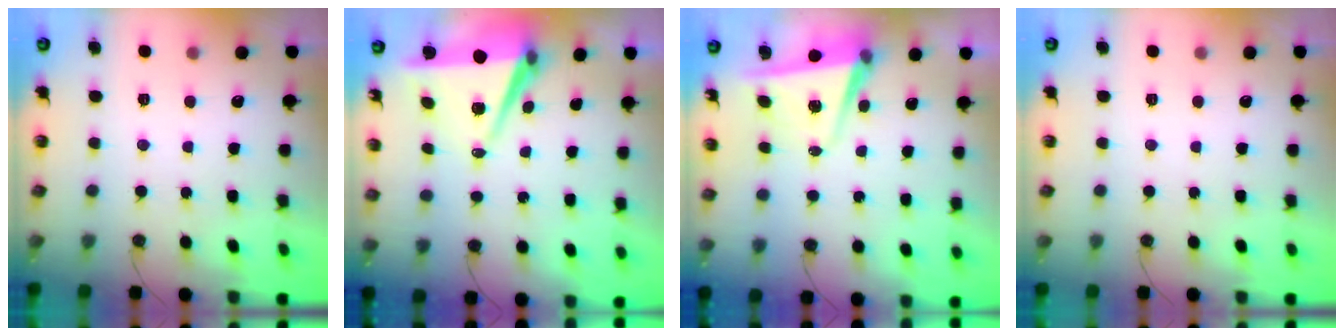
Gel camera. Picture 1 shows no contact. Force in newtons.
{"total": 7.2, "press": 5.8, "slide": 4.2}
{"total": 4.9, "press": 4.8, "slide": 1.2}
{"total": 0.0}